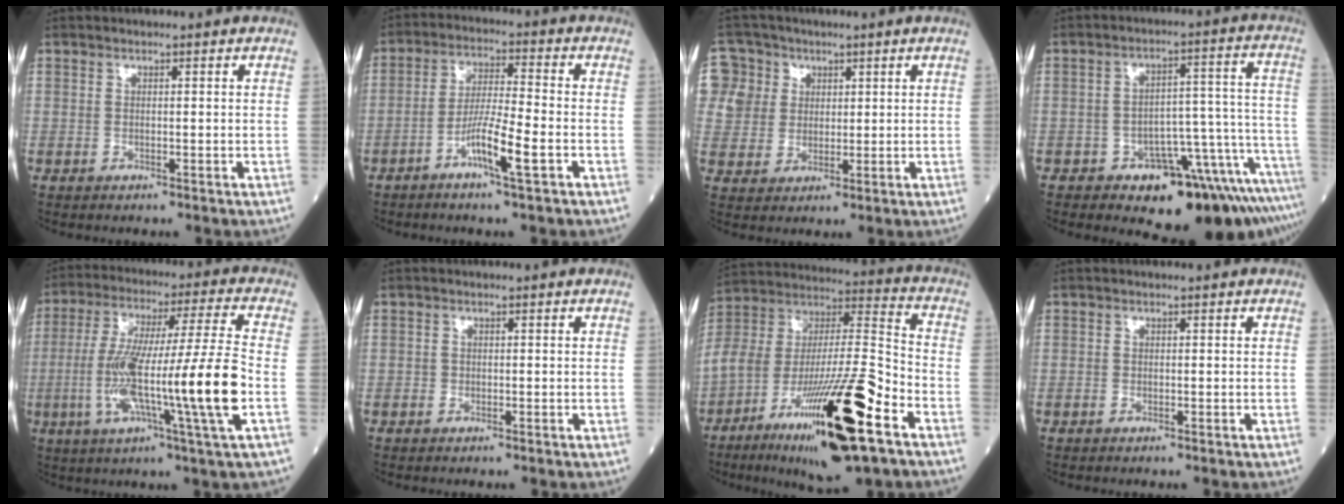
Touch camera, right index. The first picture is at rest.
{"total": 7.4, "force": [-3.5, 0.1, 6.6], "torque": [-0.125, -0.001, -0.066]}
{"total": 9.0, "force": [3.0, 8.5, 0.7], "torque": [-0.019, 0.029, 0.063]}
{"total": 13.5, "force": [-9.6, 3.4, 8.8], "torque": [-0.051, 0.067, -0.129]}
{"total": 18.0, "force": [-3.7, -1.2, 17.5], "torque": [-0.328, -0.004, -0.069]}
{"total": 0.6, "force": [-0.3, 0.5, 0.0], "torque": [0.003, 0.004, -0.006]}
{"total": 25.8, "force": [-12.4, 4.4, 22.2], "torque": [-0.391, -0.028, -0.211]}
{"total": 0.0}